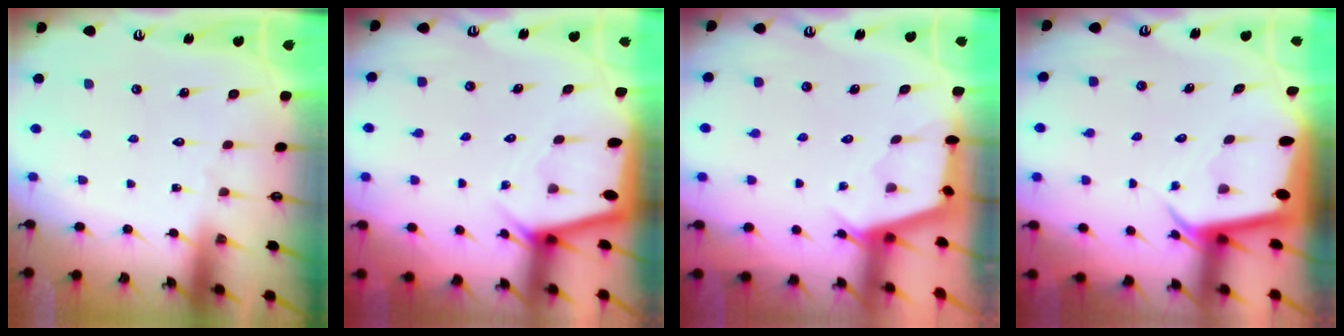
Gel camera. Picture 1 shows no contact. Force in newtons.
{"total": 2.7, "press": 2.7, "slide": 0.3}
{"total": 2.6, "press": 2.6, "slide": 0.3}
{"total": 3.4, "press": 3.4, "slide": 0.3}